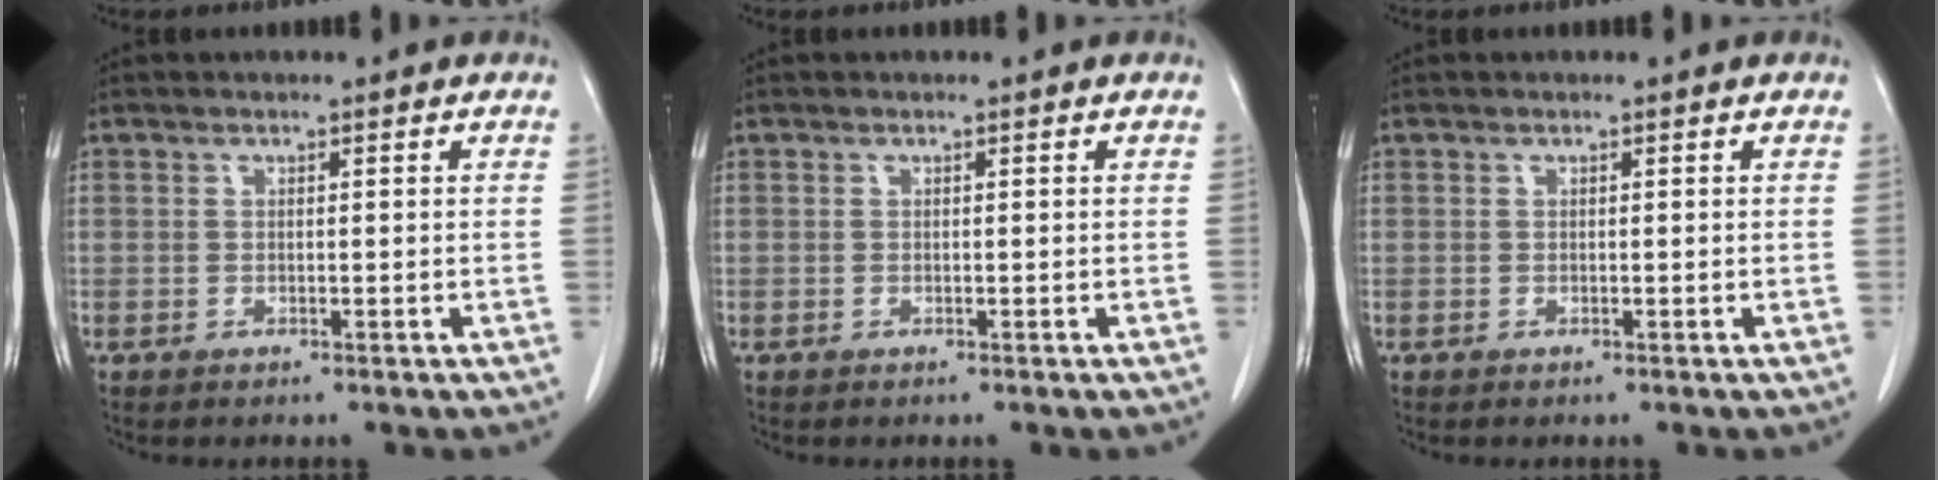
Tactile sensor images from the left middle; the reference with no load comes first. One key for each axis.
{"total": 0.0}
{"total": 0.0}